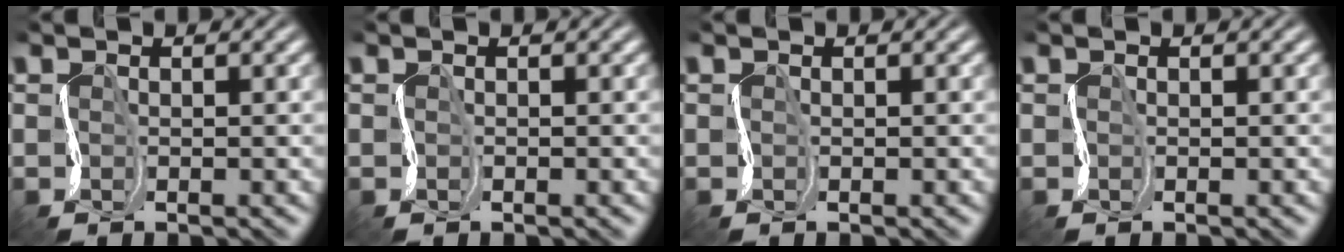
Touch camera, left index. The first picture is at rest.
{"total": 0.0}
{"total": 0.0}
{"total": 0.0}